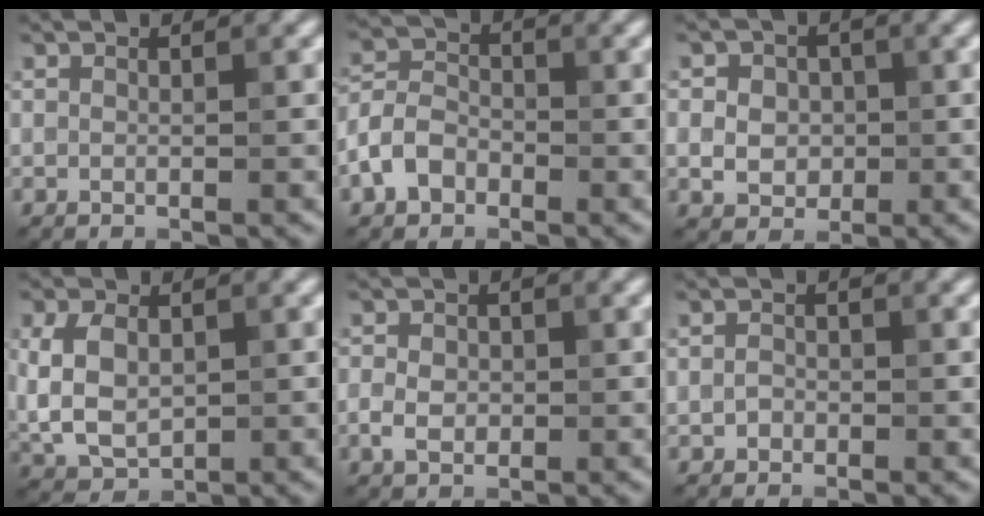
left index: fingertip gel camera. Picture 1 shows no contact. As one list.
[{"total": 3.7, "force": [-1.9, 2.6, 1.8], "torque": [-0.037, 0.008, -0.046]}, {"total": 4.4, "force": [0.3, 3.8, 2.3], "torque": [-0.021, 0.017, -0.016]}, {"total": 5.6, "force": [0.4, 3.7, 4.2], "torque": [-0.086, 0.001, 0.008]}, {"total": 2.6, "force": [-0.4, 2.0, 1.6], "torque": [-0.029, -0.002, -0.013]}, {"total": 1.1, "force": [-0.3, 0.9, 0.5], "torque": [-0.010, -0.002, -0.010]}]